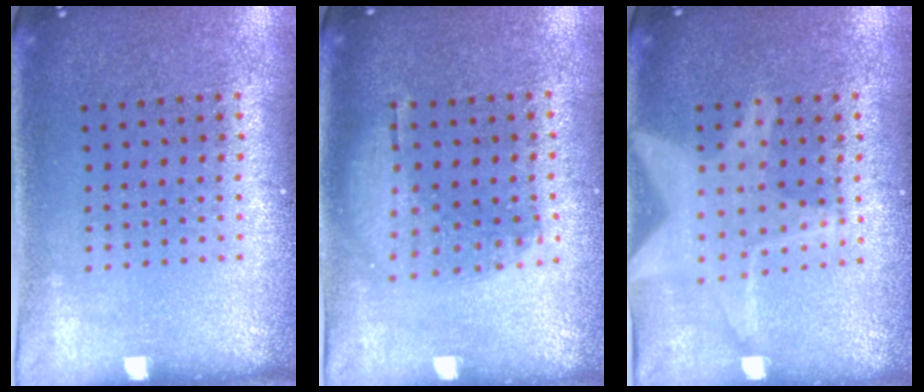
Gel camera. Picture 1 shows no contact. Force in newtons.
{"total": 1.2, "press": 1.1, "slide": 0.5}
{"total": 2.6, "press": 2.6, "slide": 0.4}